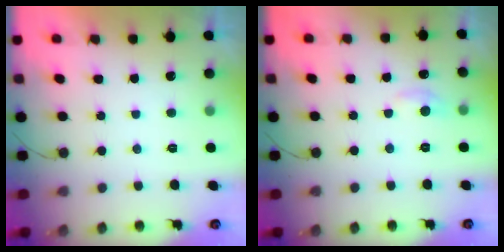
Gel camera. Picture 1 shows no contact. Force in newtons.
{"total": 6.5, "press": 6.4, "slide": 0.9}